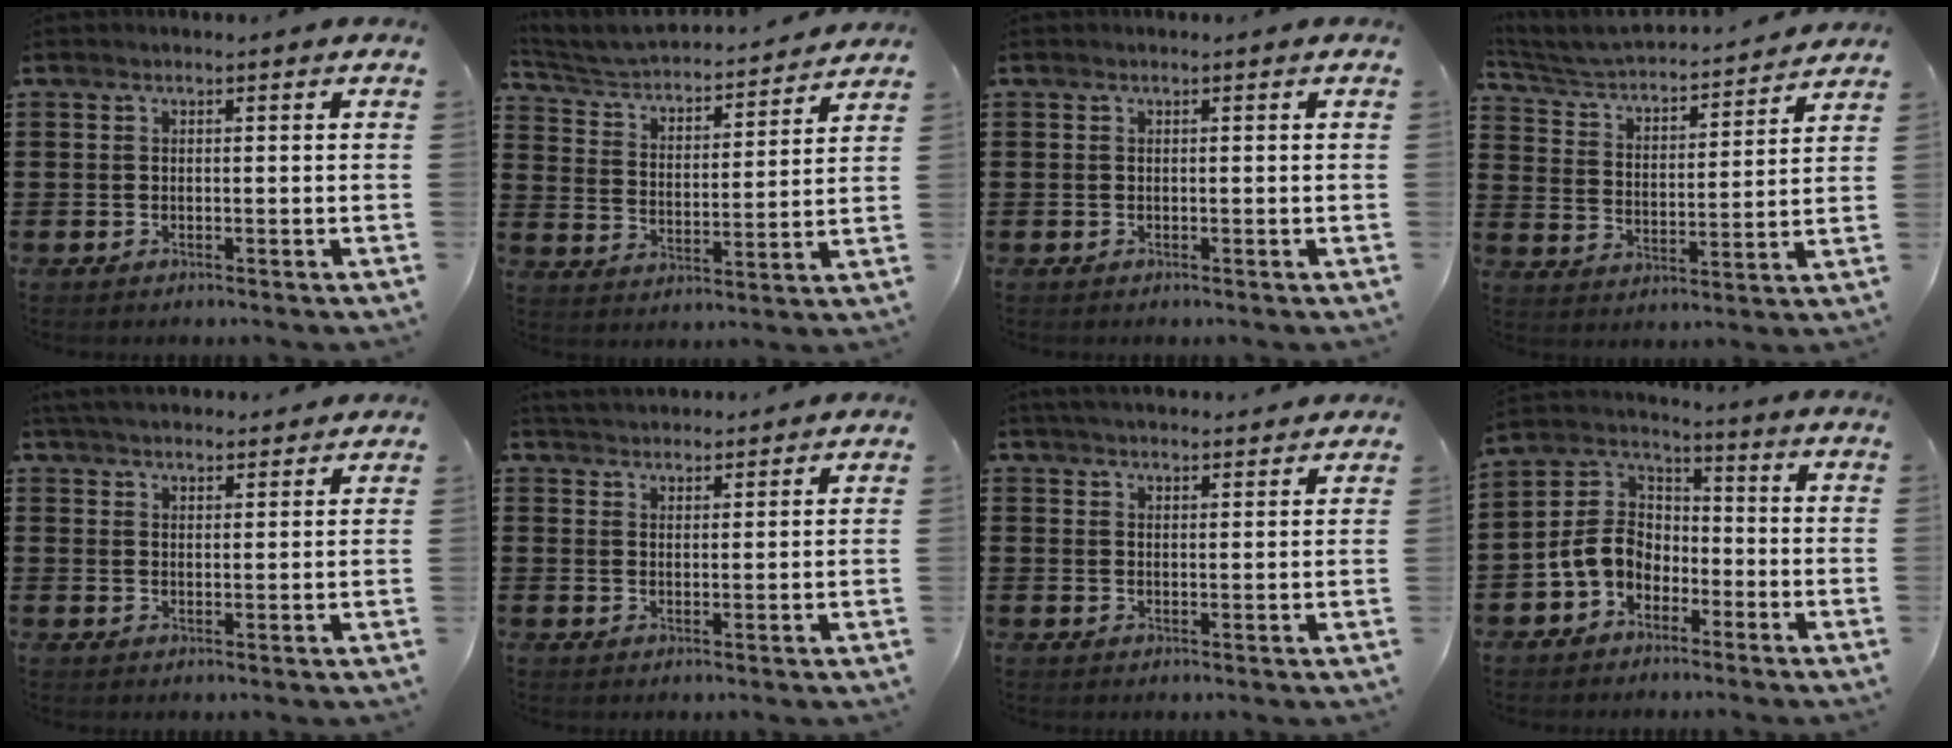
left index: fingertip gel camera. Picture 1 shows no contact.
{"total": 3.5, "force": [3.4, 0.6, 0.8], "torque": [-0.037, -0.030, 0.048]}
{"total": 0.0}
{"total": 3.4, "force": [3.2, 0.5, 0.9], "torque": [-0.038, -0.032, 0.045]}
{"total": 4.0, "force": [4.0, 0.4, 0.6], "torque": [-0.023, -0.008, 0.075]}
{"total": 2.9, "force": [2.9, 0.3, -0.2], "torque": [-0.005, -0.004, 0.056]}
{"total": 3.2, "force": [3.2, 0.0, 0.5], "torque": [-0.017, -0.006, 0.059]}
{"total": 7.0, "force": [-2.7, 5.6, 3.3], "torque": [-0.103, 0.008, -0.063]}